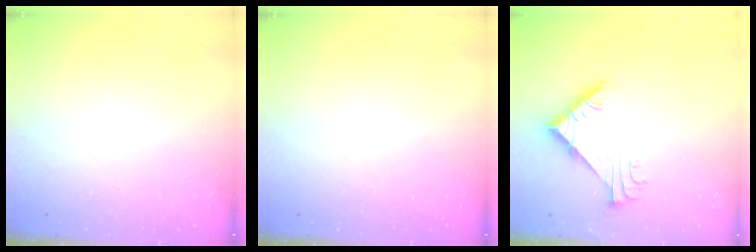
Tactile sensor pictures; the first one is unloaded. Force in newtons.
{"total": 0.0}
{"total": 7.7, "press": 7.7, "slide": 0.4}